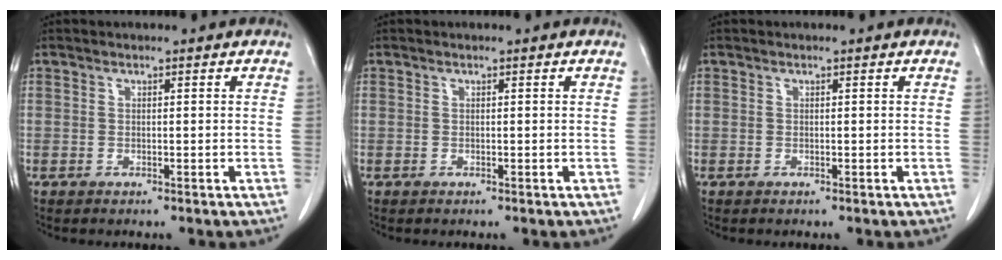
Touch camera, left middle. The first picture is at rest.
{"total": 0.0}
{"total": 0.0}